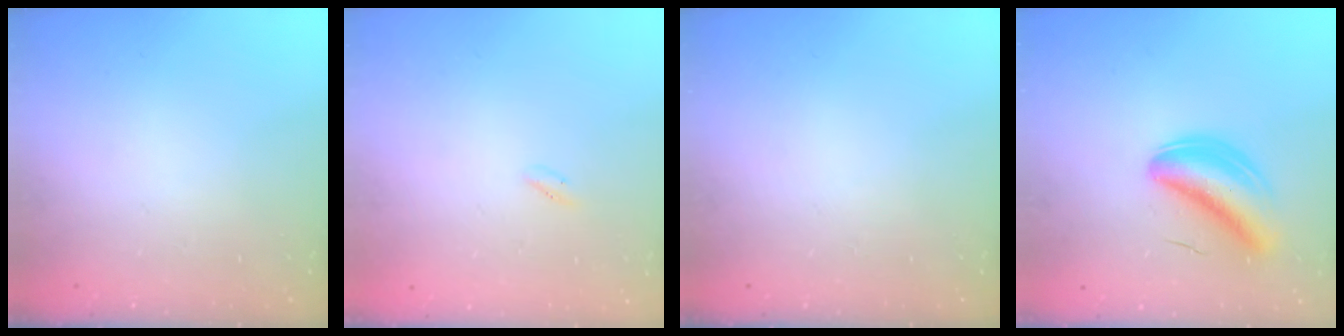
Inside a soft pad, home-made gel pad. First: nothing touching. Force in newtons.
{"total": 0.6, "press": 0.5, "slide": 0.4}
{"total": 0.0}
{"total": 6.2, "press": 5.9, "slide": 1.8}